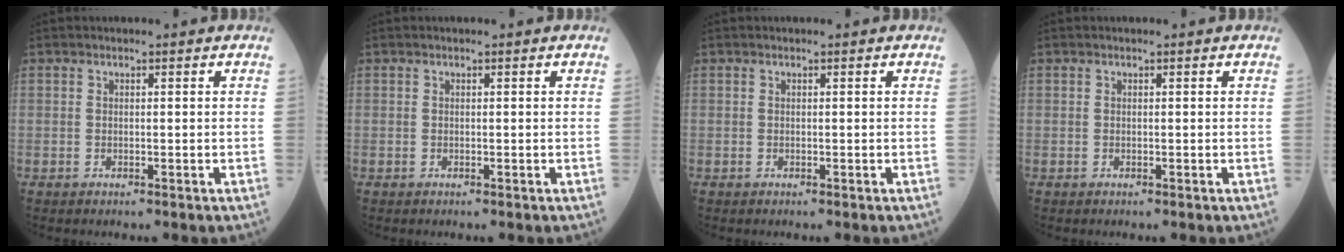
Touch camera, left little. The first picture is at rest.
{"total": 0.0}
{"total": 0.0}
{"total": 0.0}